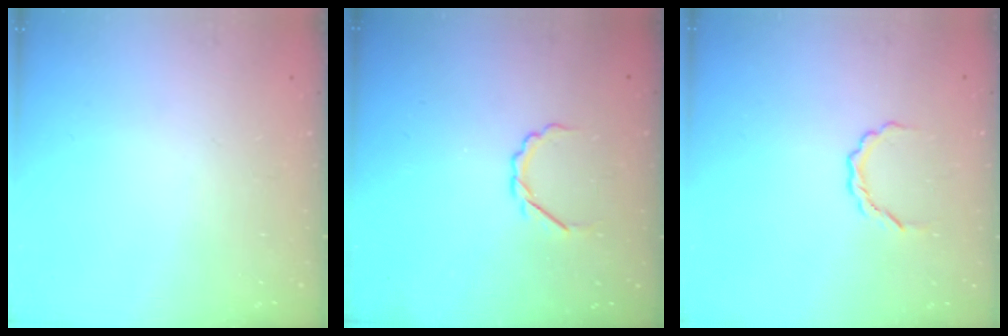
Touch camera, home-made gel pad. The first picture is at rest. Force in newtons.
{"total": 3.6, "press": 3.5, "slide": 1.0}
{"total": 4.1, "press": 4.0, "slide": 0.3}